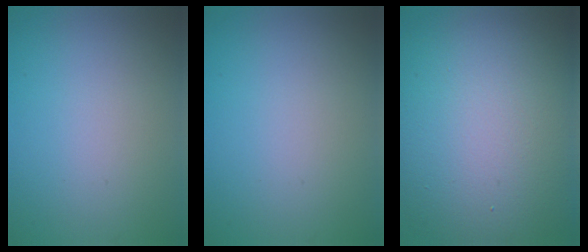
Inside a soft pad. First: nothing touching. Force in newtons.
{"total": 0.0}
{"total": 15.8, "press": 15.8, "slide": 1.3}